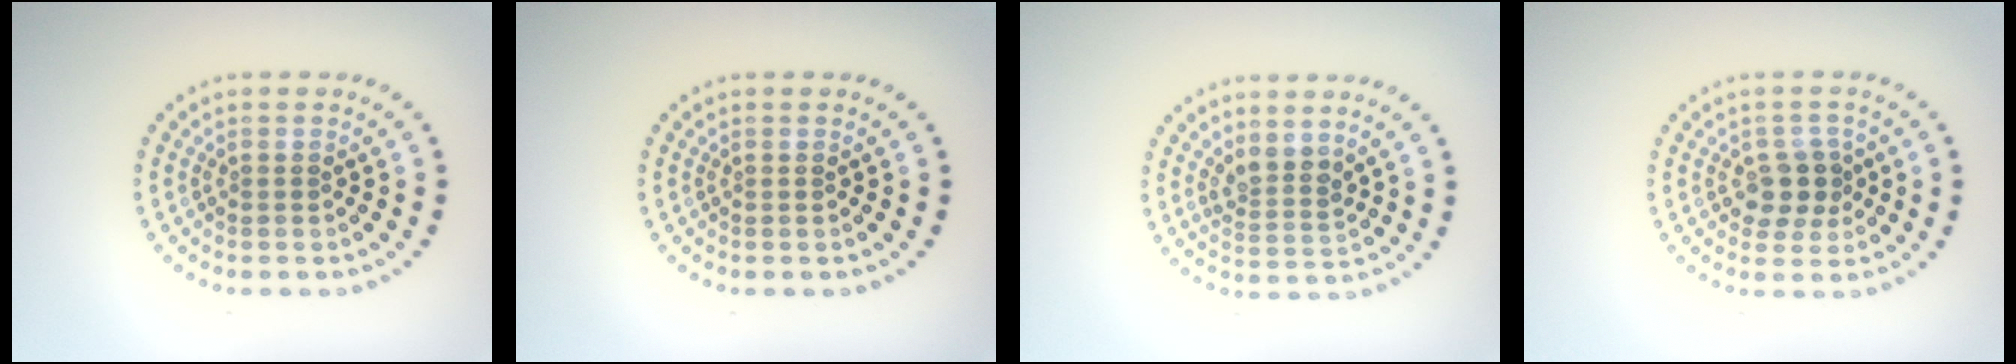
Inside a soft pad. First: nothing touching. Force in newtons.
{"total": 0.0}
{"total": 2.4, "press": 1.9, "slide": 1.5}
{"total": 3.0, "press": 2.8, "slide": 1.1}